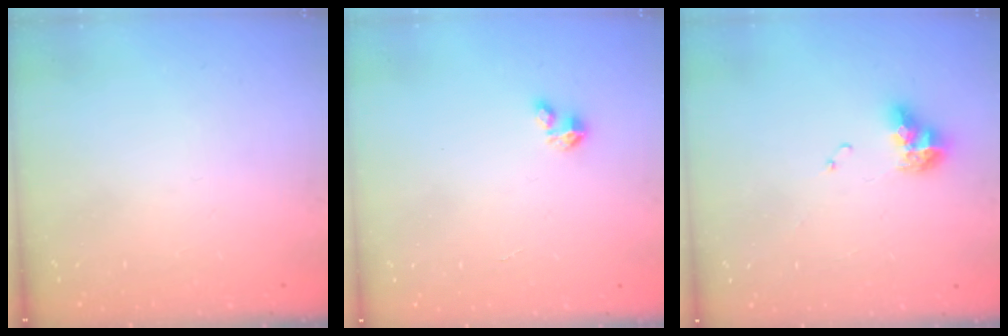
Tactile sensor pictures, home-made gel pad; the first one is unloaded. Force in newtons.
{"total": 2.0, "press": 2.0, "slide": 0.1}
{"total": 9.5, "press": 9.5, "slide": 1.0}